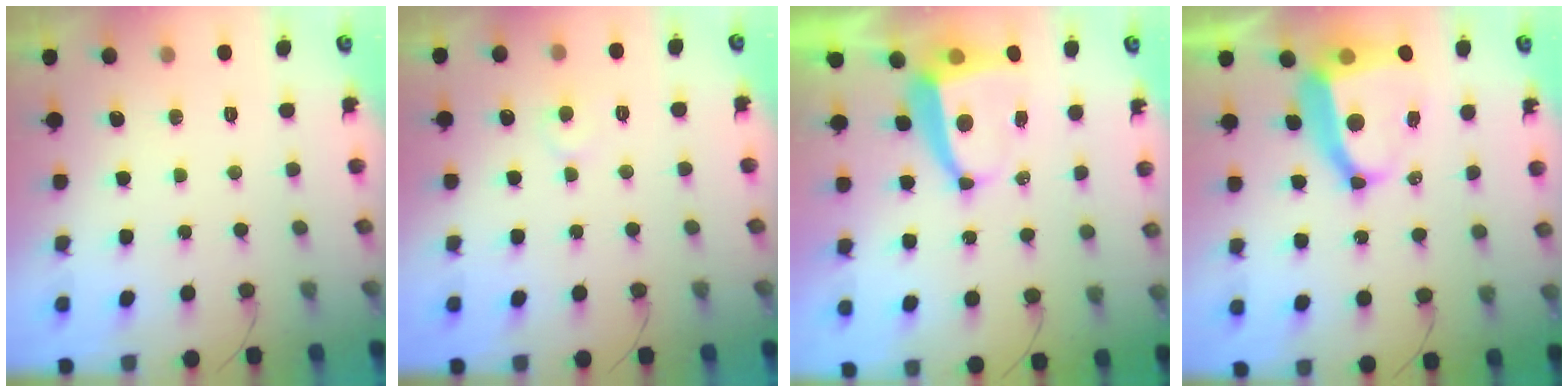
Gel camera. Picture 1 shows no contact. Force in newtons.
{"total": 5.6, "press": 5.5, "slide": 0.5}
{"total": 6.7, "press": 6.6, "slide": 1.0}
{"total": 10.9, "press": 10.8, "slide": 1.2}